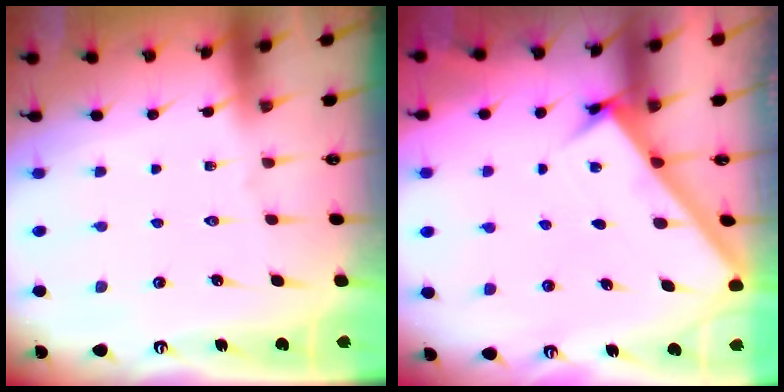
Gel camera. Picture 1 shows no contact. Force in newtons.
{"total": 3.0, "press": 3.0, "slide": 0.2}